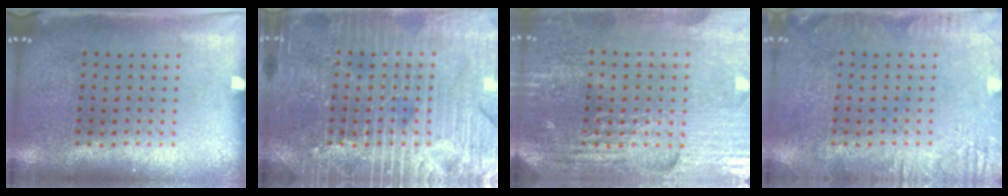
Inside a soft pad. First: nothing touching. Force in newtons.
{"total": 7.1, "press": 7.1, "slide": 0.9}
{"total": 4.9, "press": 4.6, "slide": 1.8}
{"total": 2.3, "press": 2.3, "slide": 0.2}